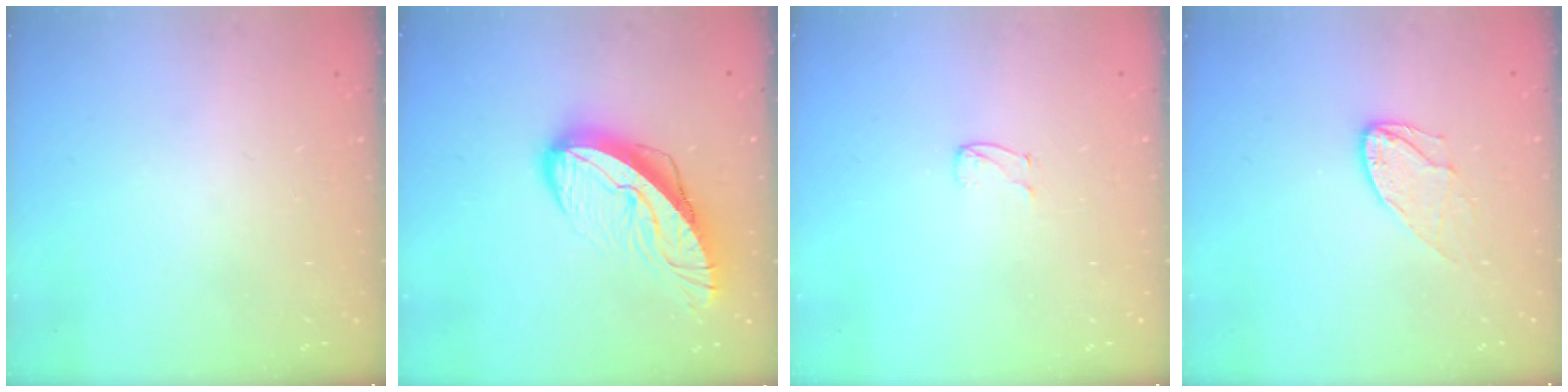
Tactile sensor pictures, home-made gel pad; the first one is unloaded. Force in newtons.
{"total": 12.0, "press": 11.9, "slide": 1.3}
{"total": 3.1, "press": 3.1, "slide": 0.3}
{"total": 7.6, "press": 7.6, "slide": 0.3}